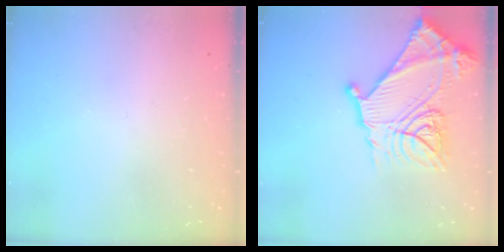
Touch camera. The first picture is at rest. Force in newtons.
{"total": 23.5, "press": 23.4, "slide": 1.6}